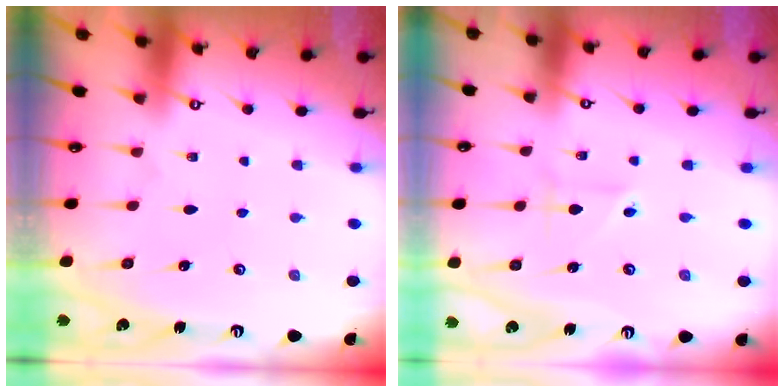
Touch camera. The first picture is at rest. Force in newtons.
{"total": 2.2, "press": 2.2, "slide": 0.3}